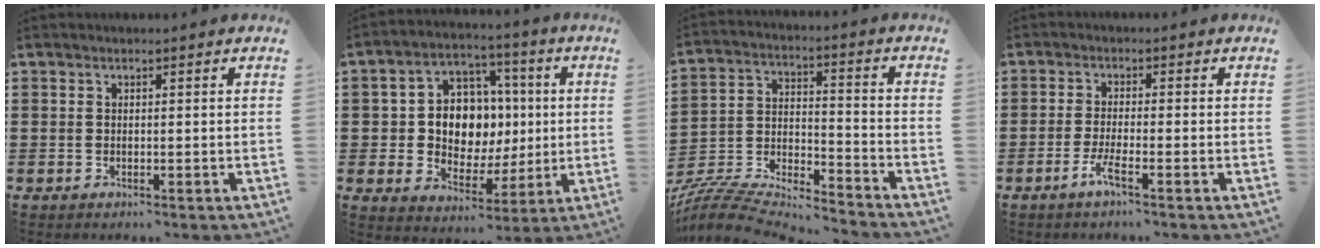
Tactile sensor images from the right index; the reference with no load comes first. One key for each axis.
{"total": 8.9, "fx": 0.6, "fy": 7.6, "fz": 4.5, "tx": -0.102, "ty": 0.015, "tz": 0.015}
{"total": 6.6, "fx": -6.3, "fy": 1.1, "fz": 1.7, "tx": -0.045, "ty": -0.006, "tz": -0.132}
{"total": 3.7, "fx": -2.0, "fy": 0.5, "fz": 3.1, "tx": -0.072, "ty": -0.008, "tz": -0.041}